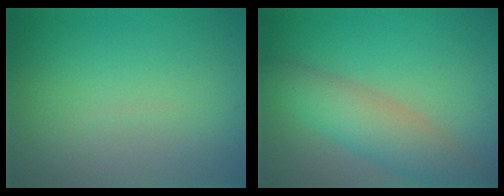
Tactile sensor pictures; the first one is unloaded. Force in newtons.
{"total": 5.0, "press": 5.0, "slide": 0.3}